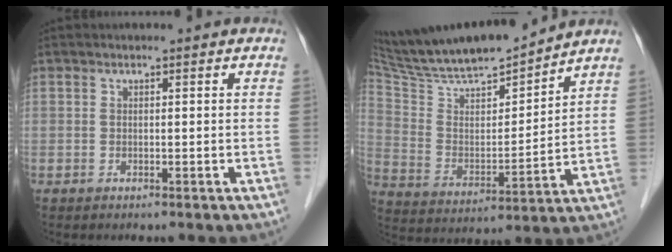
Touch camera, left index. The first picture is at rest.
{"total": 18.3, "force": [16.8, 1.2, 7.2], "torque": [-0.138, 0.002, 0.299]}